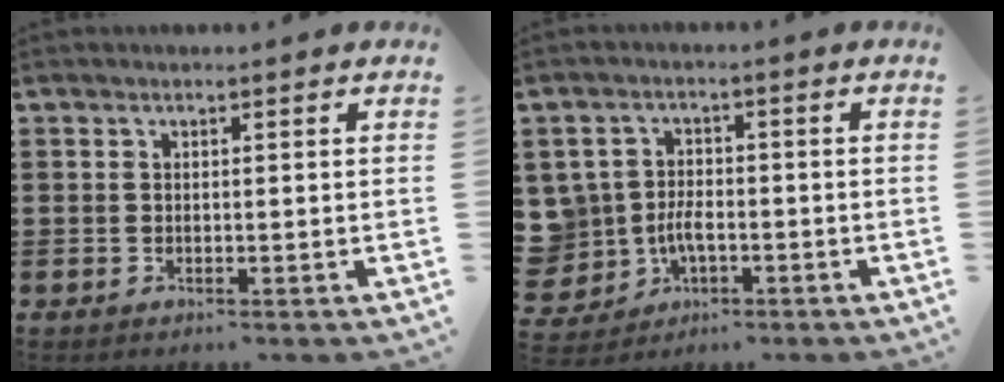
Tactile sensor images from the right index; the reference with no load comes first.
{"total": 5.3, "force": [-1.2, 4.4, 2.6], "torque": [-0.088, 0.003, -0.027]}